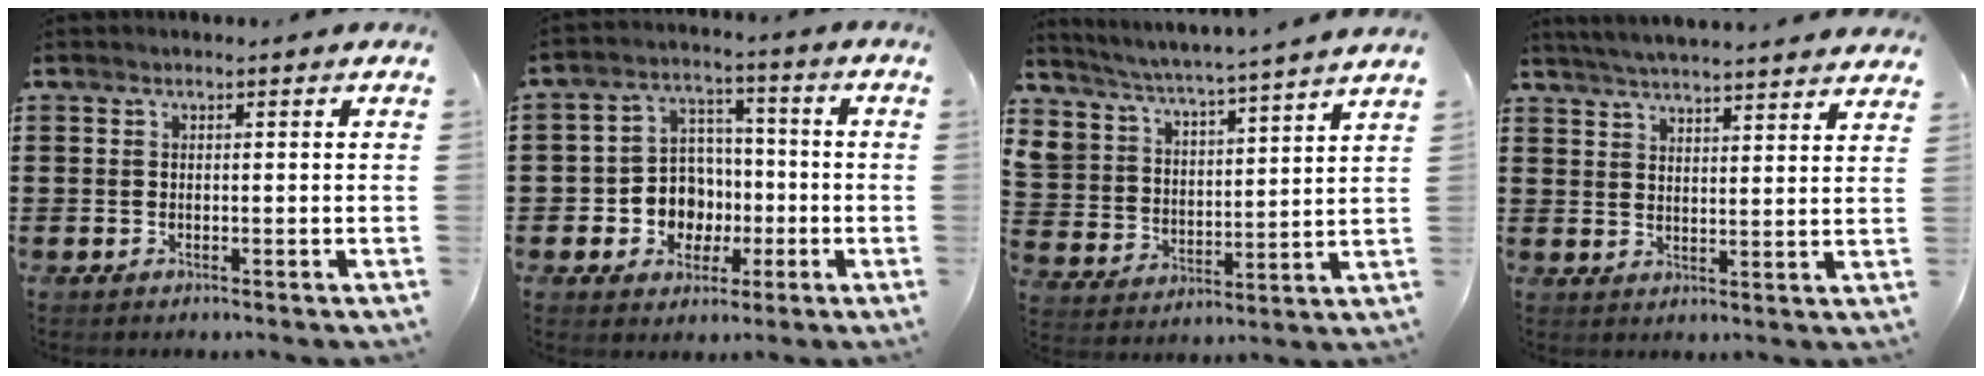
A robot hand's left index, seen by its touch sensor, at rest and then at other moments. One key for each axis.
{"total": 7.8, "fx": -1.2, "fy": 7.2, "fz": 2.6, "tx": -0.068, "ty": 0.015, "tz": -0.017}
{"total": 3.6, "fx": 3.6, "fy": 0.0, "fz": 0.1, "tx": -0.026, "ty": -0.036, "tz": 0.053}
{"total": 4.8, "fx": 4.7, "fy": -0.7, "fz": 0.8, "tx": -0.032, "ty": -0.024, "tz": 0.083}